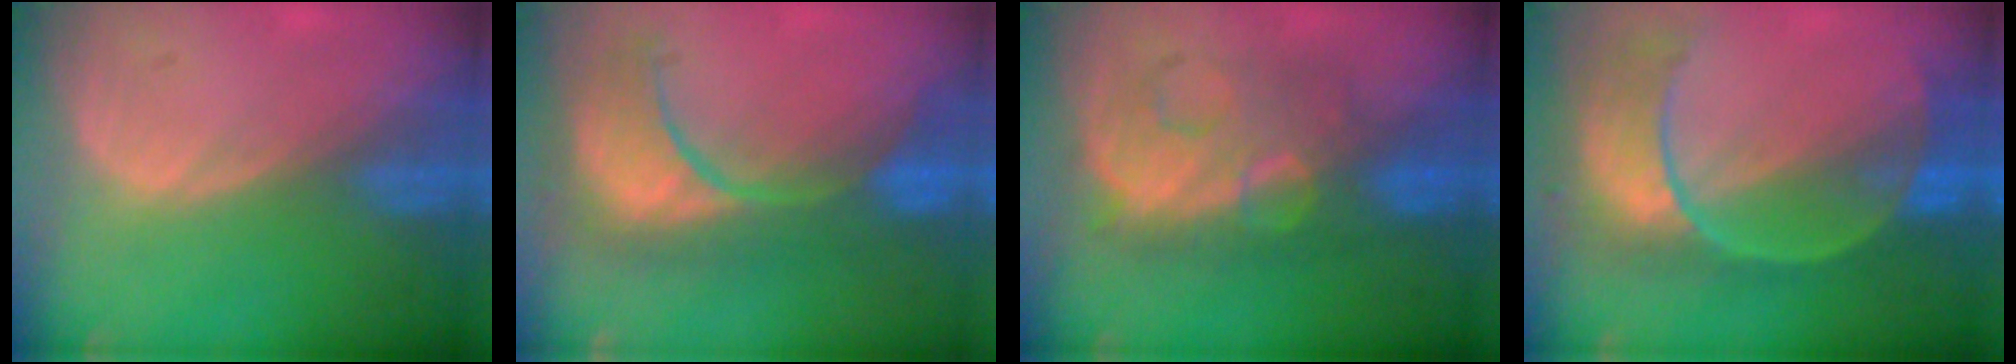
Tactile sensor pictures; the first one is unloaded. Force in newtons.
{"total": 10.0, "press": 9.6, "slide": 2.5}
{"total": 8.8, "press": 8.8, "slide": 0.4}
{"total": 9.7, "press": 8.6, "slide": 4.5}